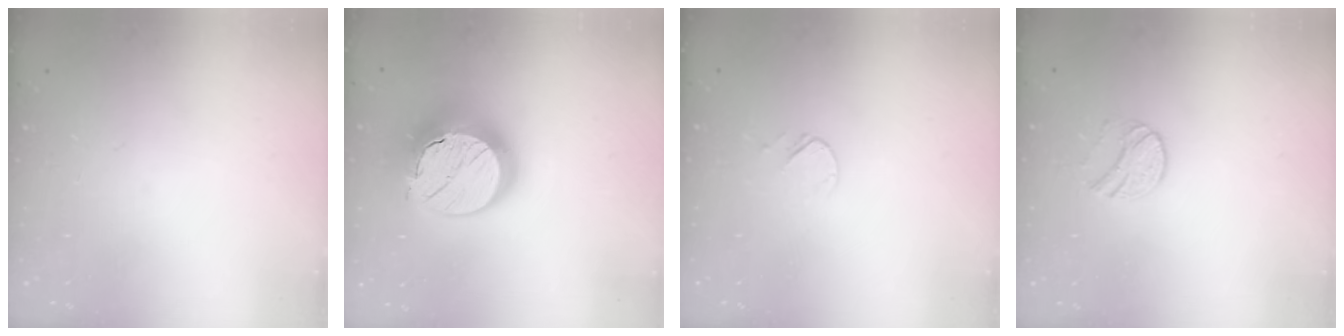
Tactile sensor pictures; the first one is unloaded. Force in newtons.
{"total": 20.3, "press": 20.2, "slide": 1.6}
{"total": 4.0, "press": 3.9, "slide": 0.5}
{"total": 7.0, "press": 7.0, "slide": 0.6}